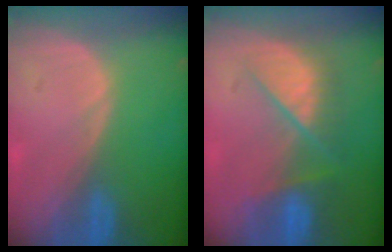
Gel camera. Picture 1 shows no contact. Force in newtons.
{"total": 7.2, "press": 7.2, "slide": 0.5}